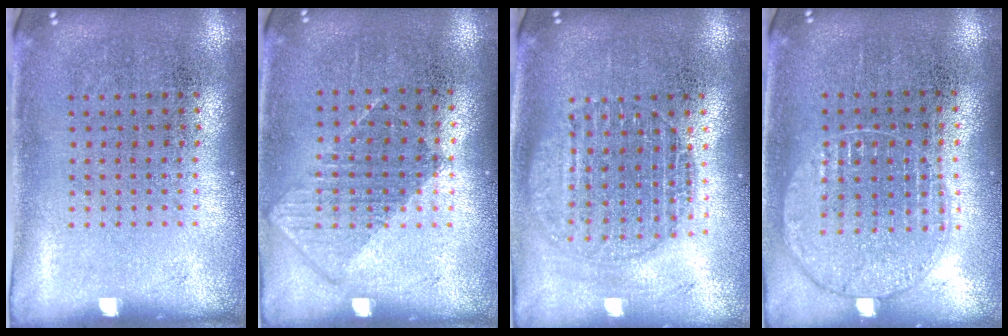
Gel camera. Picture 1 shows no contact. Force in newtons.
{"total": 0.8, "press": 0.7, "slide": 0.4}
{"total": 1.8, "press": 1.5, "slide": 1.0}
{"total": 1.0, "press": 0.9, "slide": 0.2}